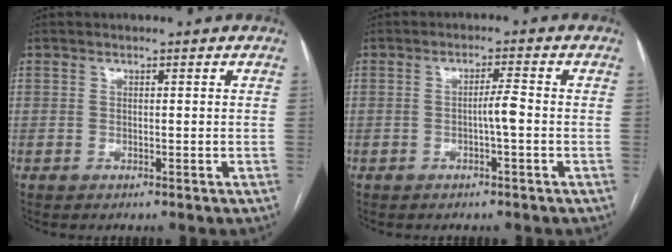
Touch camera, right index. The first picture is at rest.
{"total": 2.6, "force": [-0.6, -0.1, 2.5], "torque": [-0.040, 0.002, -0.013]}